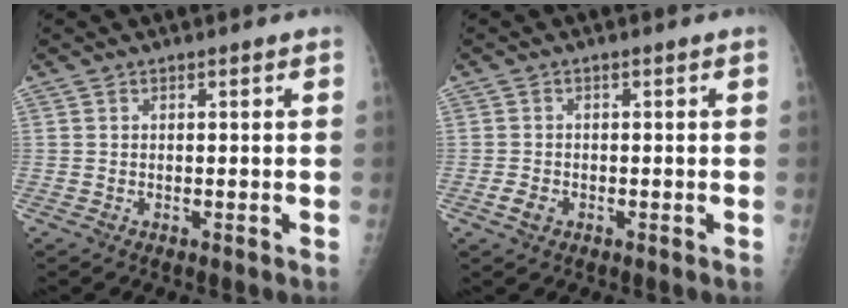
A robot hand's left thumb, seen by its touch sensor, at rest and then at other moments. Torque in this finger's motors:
{"motor_torque": [-0.34, 0.51, 0.11, 0.16, 0.00]}